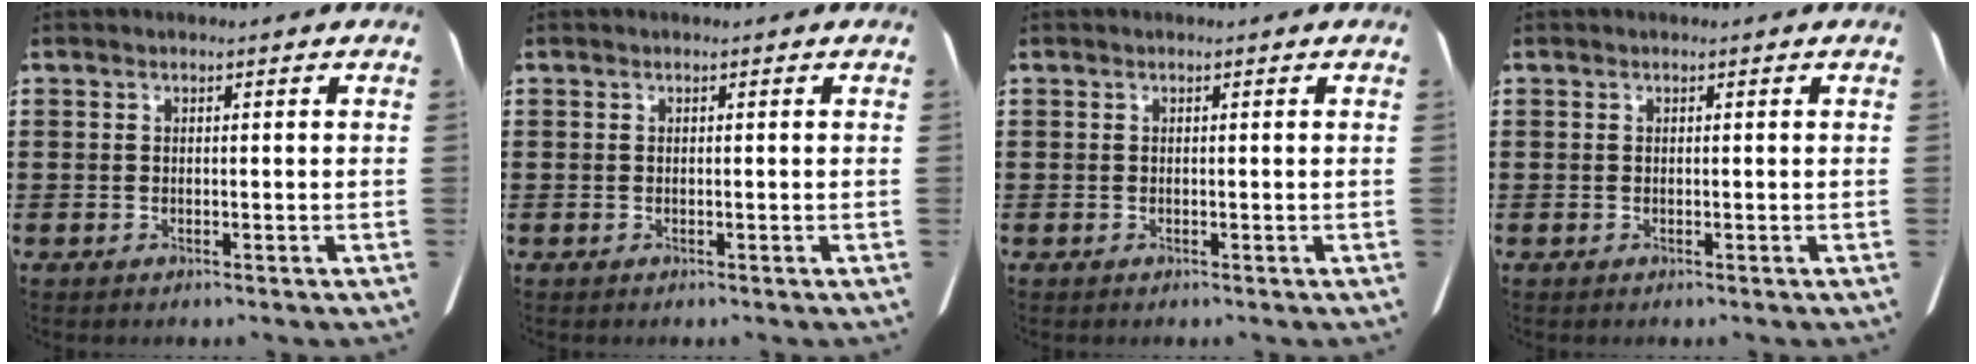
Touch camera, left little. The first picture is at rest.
{"total": 0.0}
{"total": 0.0}
{"total": 0.0}